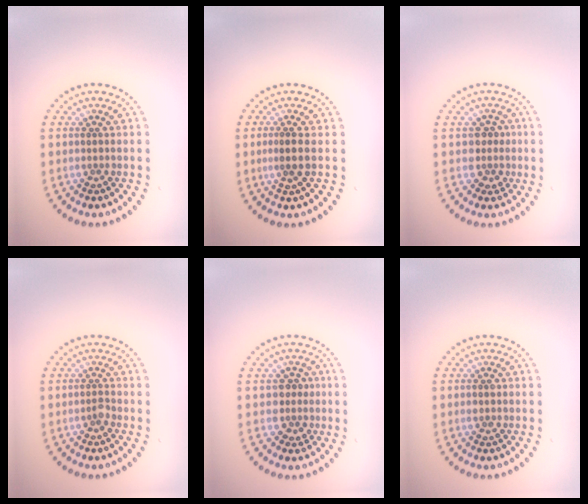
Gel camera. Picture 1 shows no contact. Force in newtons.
{"total": 1.3, "press": 1.0, "slide": 0.9}
{"total": 2.0, "press": 1.7, "slide": 1.2}
{"total": 0.8, "press": 0.5, "slide": 0.5}
{"total": 2.0, "press": 1.7, "slide": 1.2}
{"total": 1.0, "press": 1.0, "slide": 0.0}